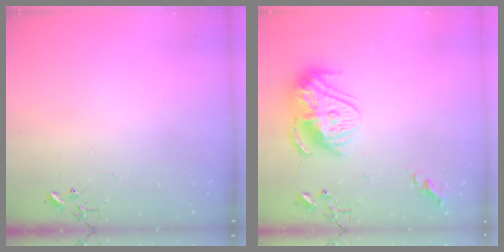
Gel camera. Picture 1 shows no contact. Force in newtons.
{"total": 15.6, "press": 15.6, "slide": 1.2}